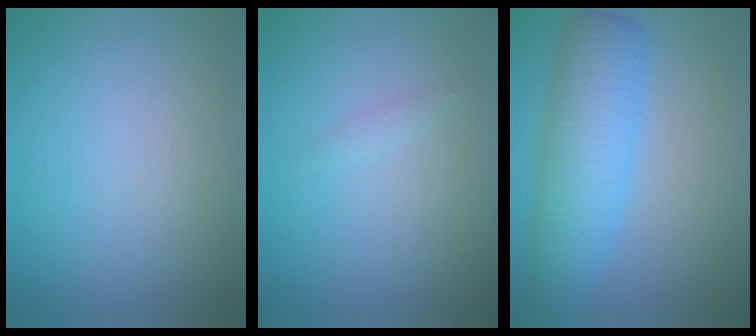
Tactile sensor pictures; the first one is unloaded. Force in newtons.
{"total": 0.6, "press": 0.6, "slide": 0.0}
{"total": 6.2, "press": 6.2, "slide": 0.2}